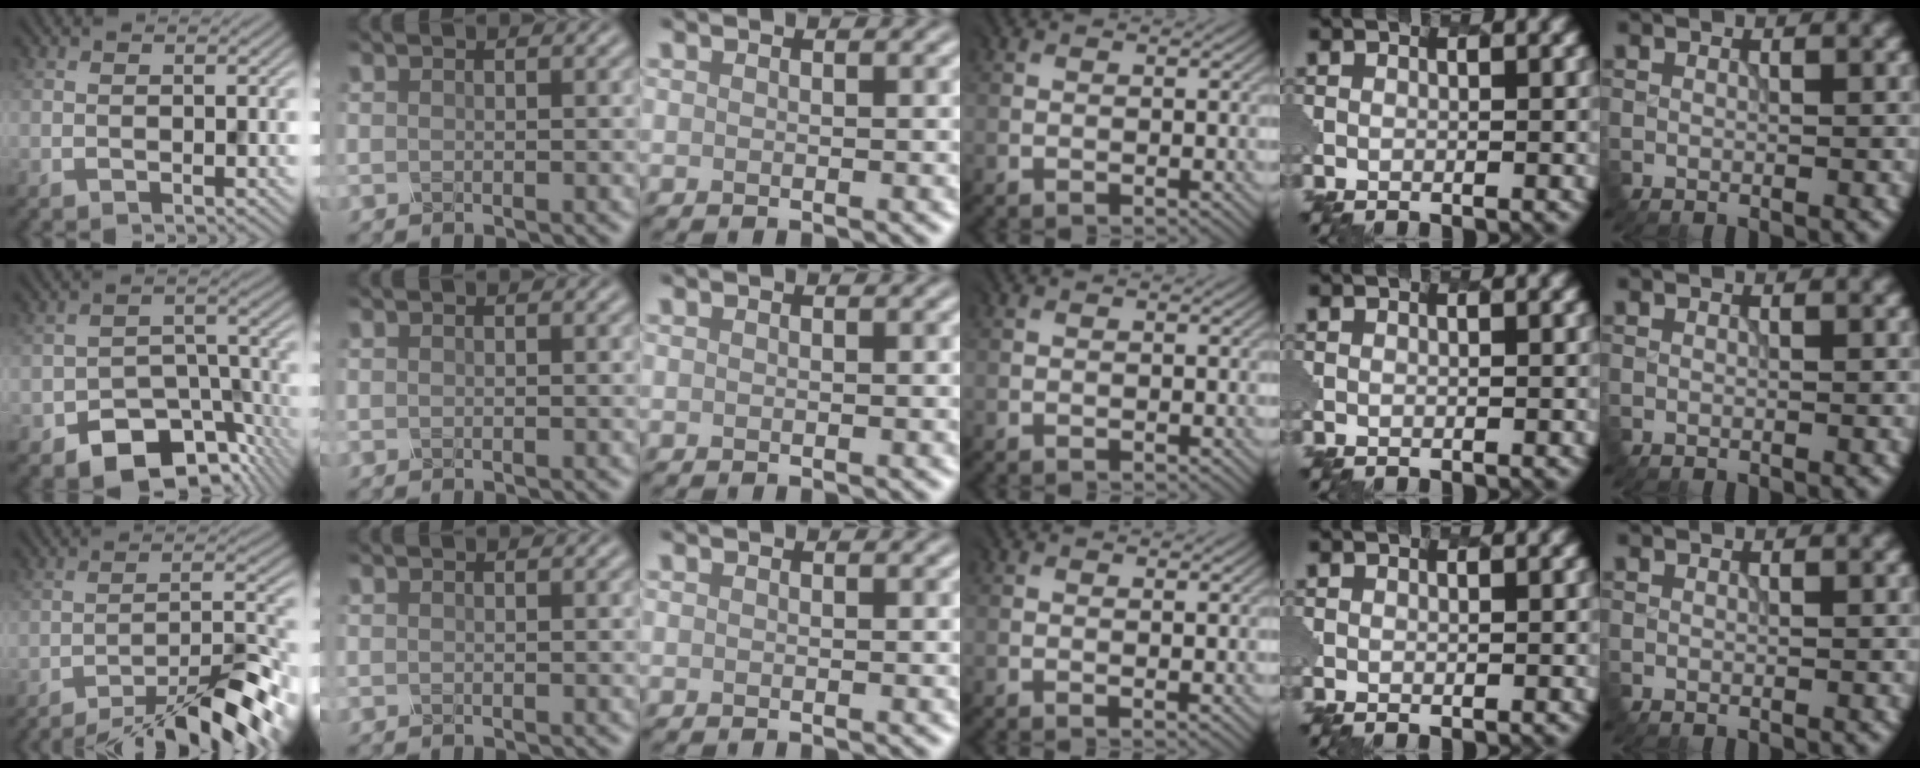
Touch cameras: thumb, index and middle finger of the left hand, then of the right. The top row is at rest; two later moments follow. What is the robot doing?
{"motion": "dispense", "object": "toothpaste"}